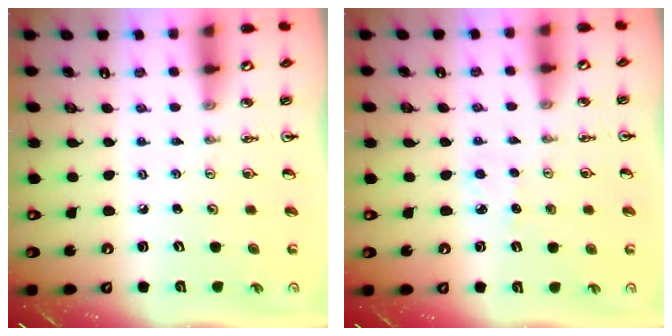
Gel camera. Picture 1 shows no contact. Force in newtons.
{"total": 3.8, "press": 3.8, "slide": 0.5}